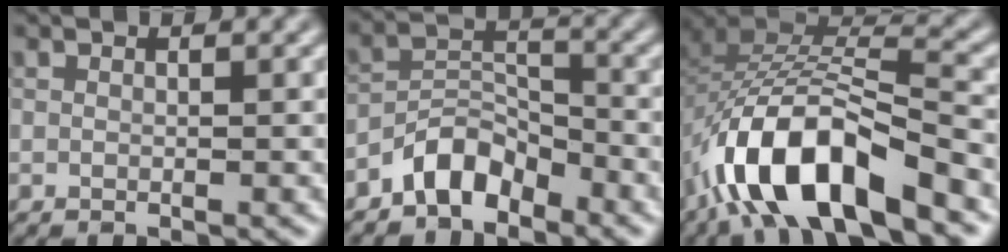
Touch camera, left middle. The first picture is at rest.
{"total": 4.1, "force": [-3.2, 1.9, 1.7], "torque": [-0.025, 0.015, -0.067]}
{"total": 10.7, "force": [-5.9, 4.1, 7.9], "torque": [-0.145, 0.008, -0.110]}